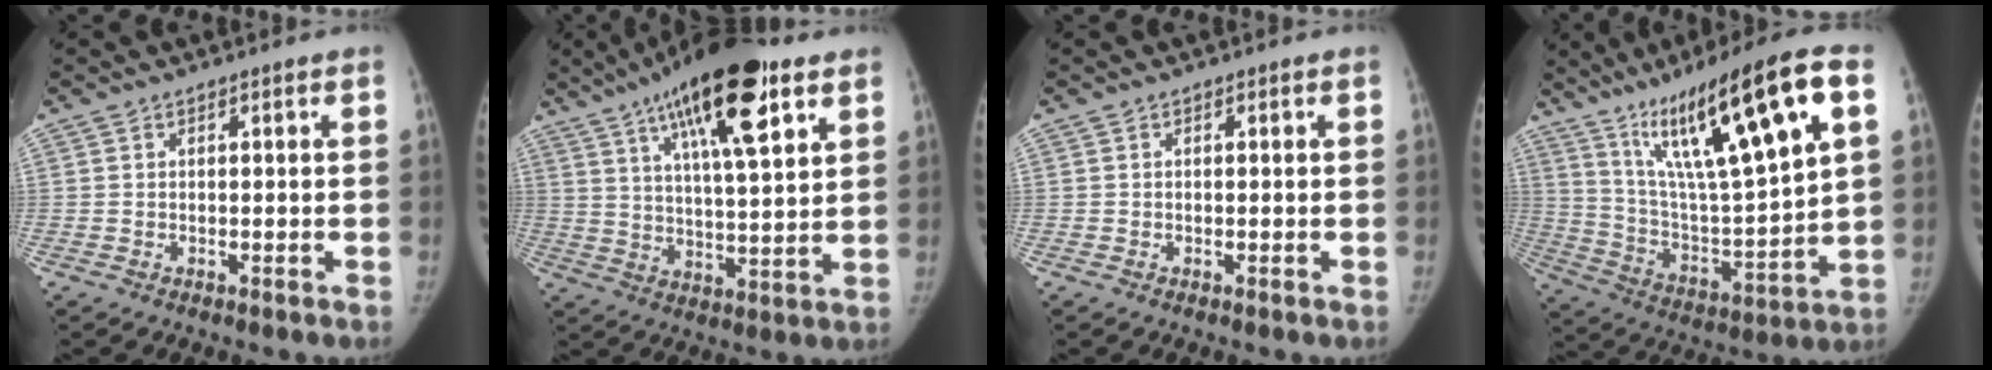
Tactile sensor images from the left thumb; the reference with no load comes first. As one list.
[{"total": 20.2, "force": [10.6, 5.8, 16.2], "torque": [-0.245, -0.026, 0.172]}, {"total": 0.0}, {"total": 25.8, "force": [11.9, 4.7, 22.5], "torque": [-0.370, -0.019, 0.209]}]